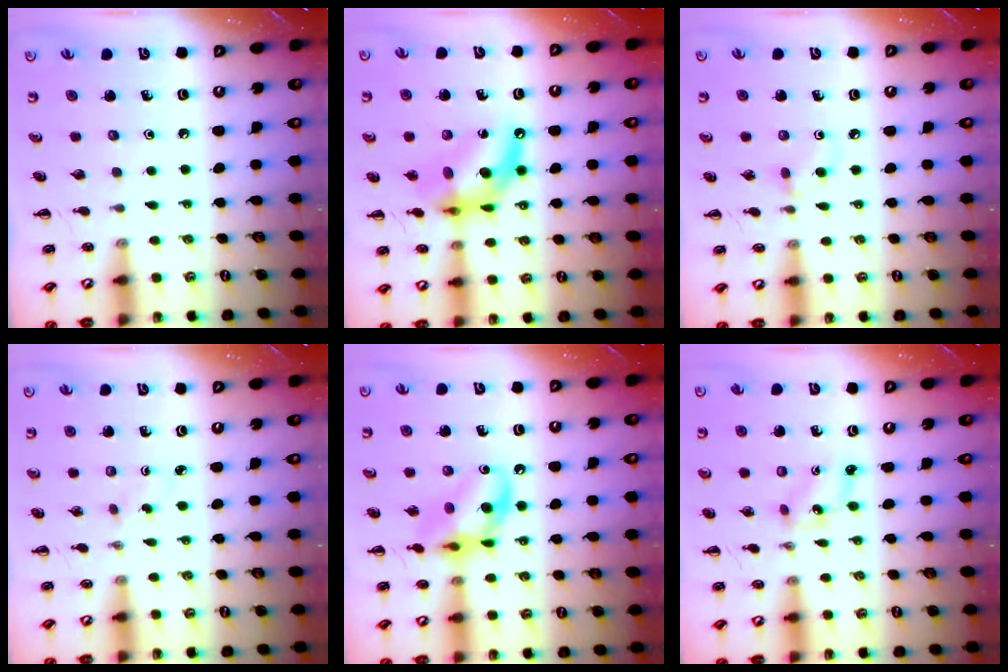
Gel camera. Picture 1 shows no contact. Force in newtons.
{"total": 13.1, "press": 12.6, "slide": 3.6}
{"total": 4.8, "press": 4.4, "slide": 2.0}
{"total": 1.3, "press": 1.1, "slide": 0.7}
{"total": 13.0, "press": 12.7, "slide": 2.8}
{"total": 1.4, "press": 1.3, "slide": 0.3}